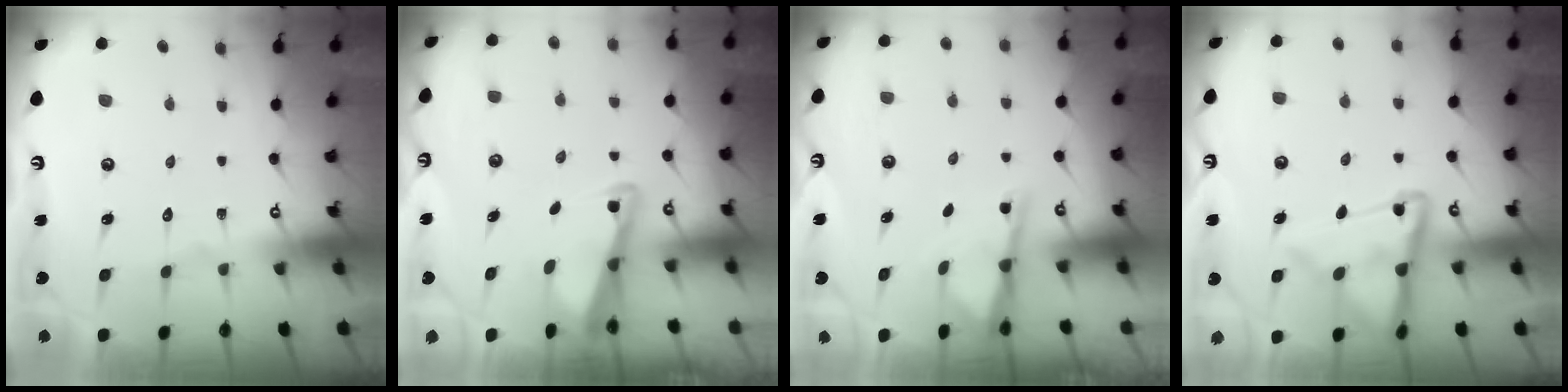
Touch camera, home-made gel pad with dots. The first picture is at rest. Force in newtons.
{"total": 3.0, "press": 3.0, "slide": 0.3}
{"total": 2.4, "press": 2.4, "slide": 0.3}
{"total": 11.7, "press": 11.6, "slide": 1.2}